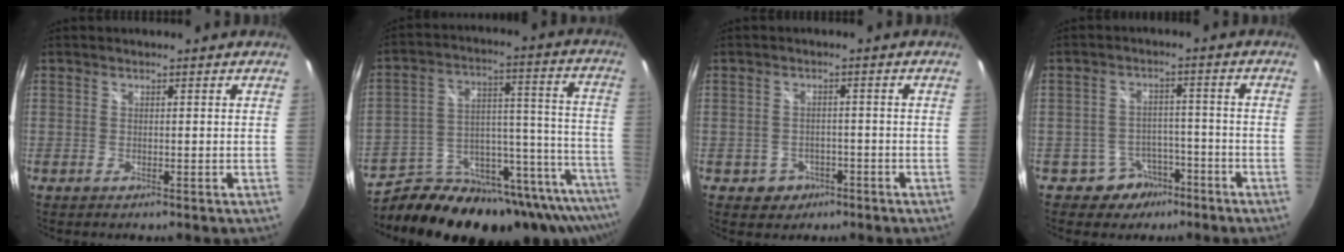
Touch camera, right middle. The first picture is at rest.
{"total": 28.7, "force": [-23.6, 10.0, 12.8], "torque": [-0.174, 0.002, -0.325]}
{"total": 4.3, "force": [-2.0, 3.7, 0.7], "torque": [-0.028, 0.005, -0.024]}
{"total": 6.1, "force": [-4.1, 4.5, 0.6], "torque": [-0.019, 0.023, -0.053]}